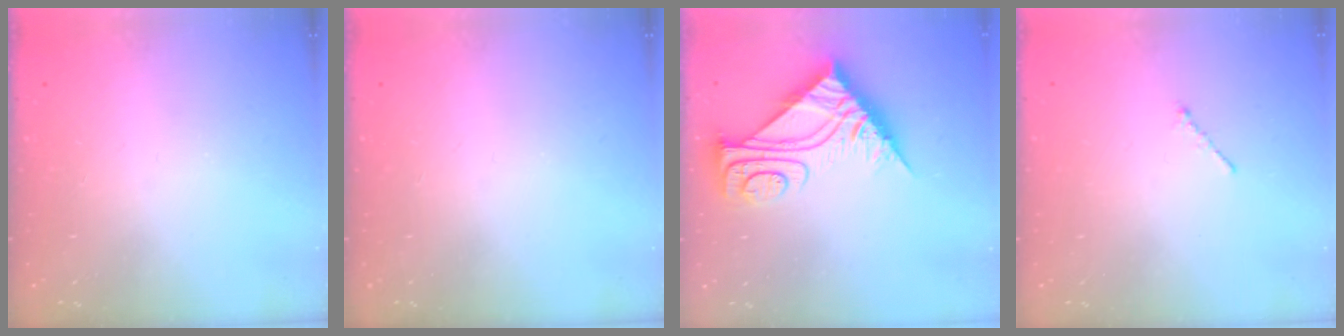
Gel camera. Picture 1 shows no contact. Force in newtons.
{"total": 0.0}
{"total": 11.1, "press": 11.0, "slide": 0.8}
{"total": 1.2, "press": 1.2, "slide": 0.4}